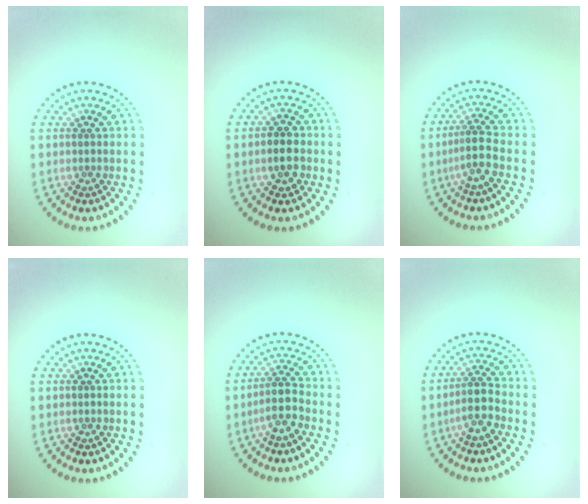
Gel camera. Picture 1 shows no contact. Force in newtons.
{"total": 2.7, "press": 2.6, "slide": 0.6}
{"total": 2.7, "press": 2.0, "slide": 1.8}
{"total": 0.0}
{"total": 2.7, "press": 2.2, "slide": 1.5}
{"total": 2.7, "press": 2.2, "slide": 1.5}